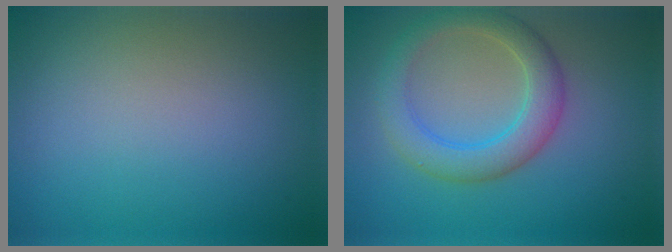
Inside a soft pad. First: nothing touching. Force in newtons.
{"total": 4.4, "press": 4.4, "slide": 0.2}